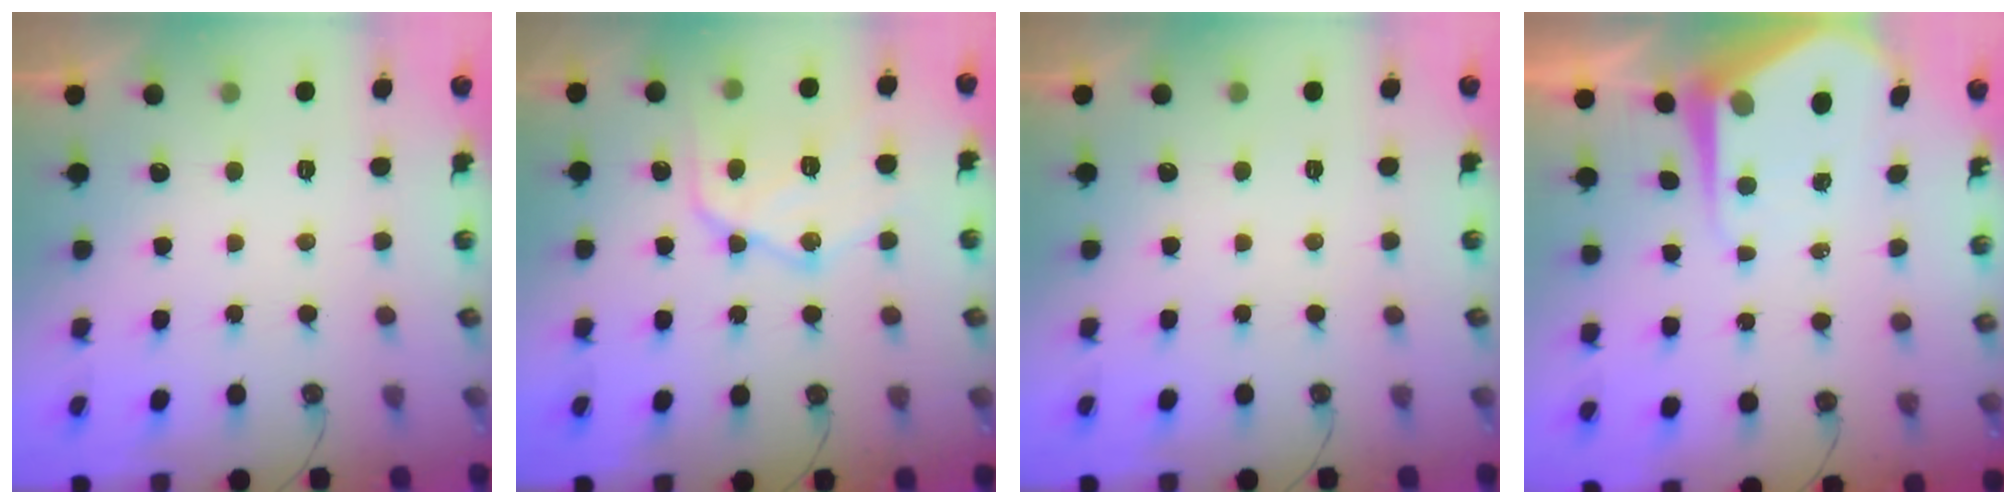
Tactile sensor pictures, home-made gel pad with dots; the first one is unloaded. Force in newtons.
{"total": 16.0, "press": 16.0, "slide": 1.6}
{"total": 0.0}
{"total": 8.6, "press": 8.5, "slide": 0.9}